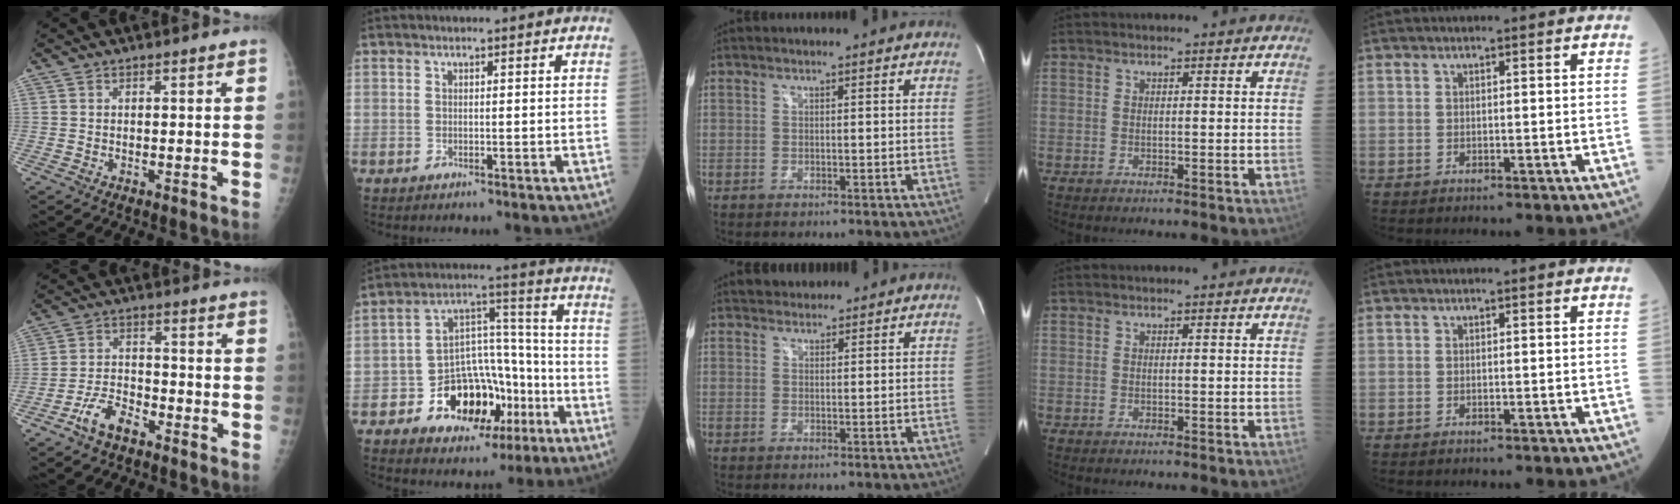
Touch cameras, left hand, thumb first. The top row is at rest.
{"thumb": {"total": 6.5, "force": [-4.5, 3.1, 3.5], "torque": [-0.064, 0.028, -0.084]}, "index": {"total": 13.5, "force": [-6.0, 9.0, 8.1], "torque": [-0.134, 0.036, -0.084]}, "middle": {"total": 2.7, "force": [2.5, 1.2, 0.2], "torque": [0.000, 0.018, 0.038]}}